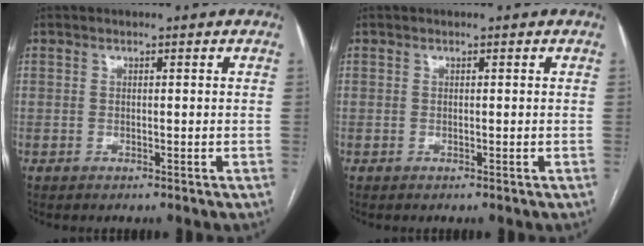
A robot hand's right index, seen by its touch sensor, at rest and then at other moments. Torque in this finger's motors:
{"motor_torque": [0.00, 0.00, 0.00, 0.00]}